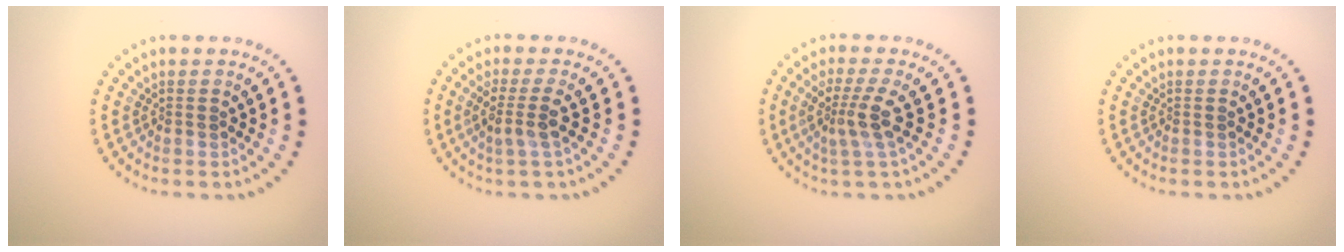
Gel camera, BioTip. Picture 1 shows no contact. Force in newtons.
{"total": 2.5, "press": 2.0, "slide": 1.5}
{"total": 2.9, "press": 2.3, "slide": 1.8}
{"total": 0.0}